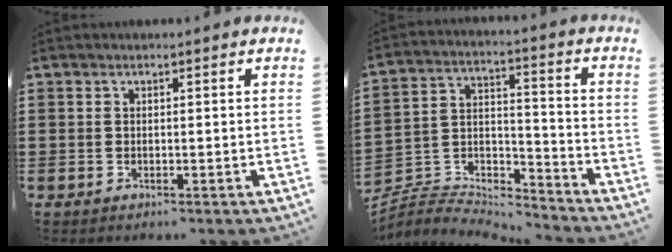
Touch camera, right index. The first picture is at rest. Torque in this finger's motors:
{"motor_torque": [-1.26, -0.88, -1.05, -0.18]}